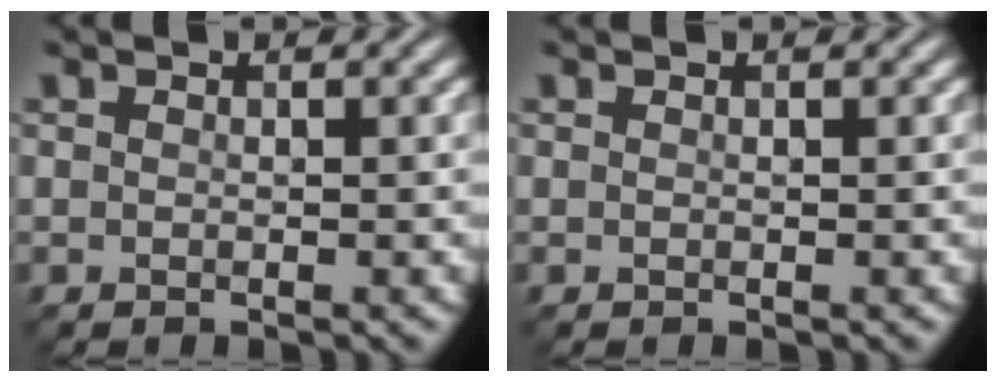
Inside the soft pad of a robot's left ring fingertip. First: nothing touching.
{"total": 0.0}